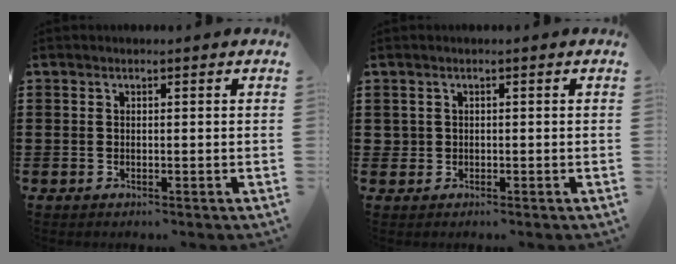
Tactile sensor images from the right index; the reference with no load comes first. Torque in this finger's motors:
{"motor_torque": [0.57, 0.11, 0.03, -0.01]}